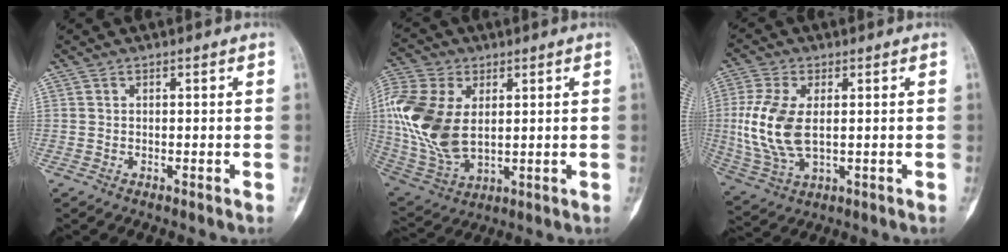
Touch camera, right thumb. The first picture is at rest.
{"total": 17.7, "force": [2.8, 11.2, 13.4], "torque": [-0.291, -0.011, 0.062]}
{"total": 12.2, "force": [0.8, 6.6, 10.2], "torque": [-0.231, -0.005, 0.022]}